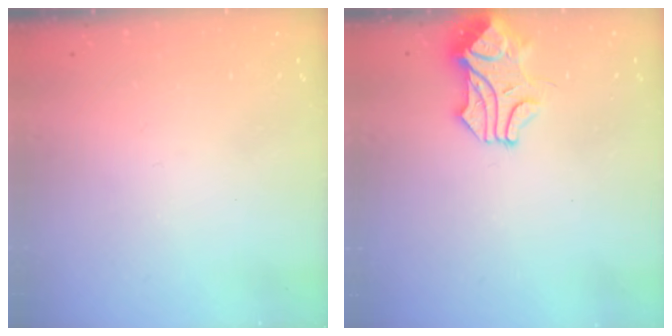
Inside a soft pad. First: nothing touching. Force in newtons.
{"total": 0.7, "press": 0.7, "slide": 0.2}